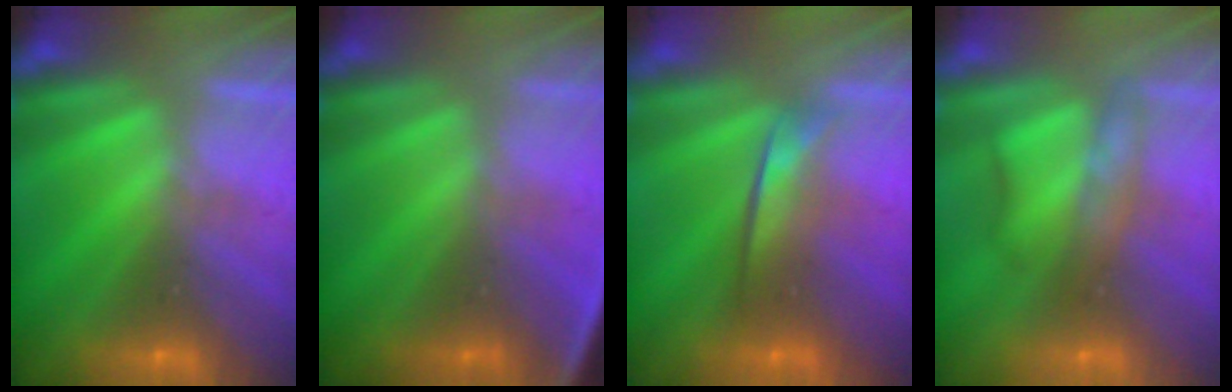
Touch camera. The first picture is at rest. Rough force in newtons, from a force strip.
{"total": 2.8}
{"total": 2.0}
{"total": 2.3}